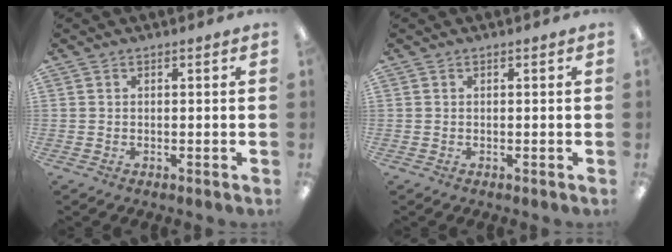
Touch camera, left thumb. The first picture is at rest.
{"total": 0.0}